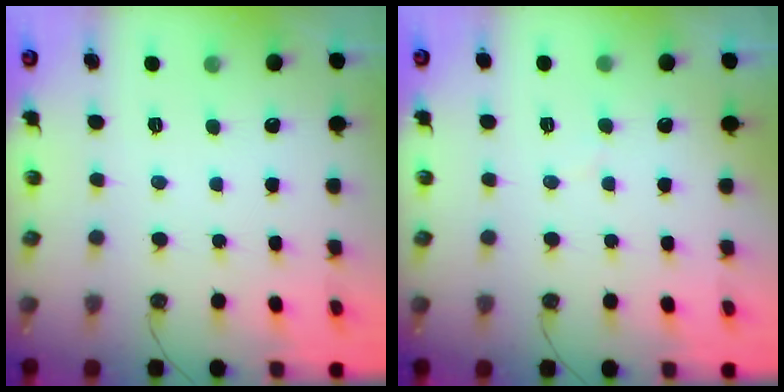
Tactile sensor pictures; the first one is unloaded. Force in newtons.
{"total": 3.4, "press": 3.3, "slide": 0.4}